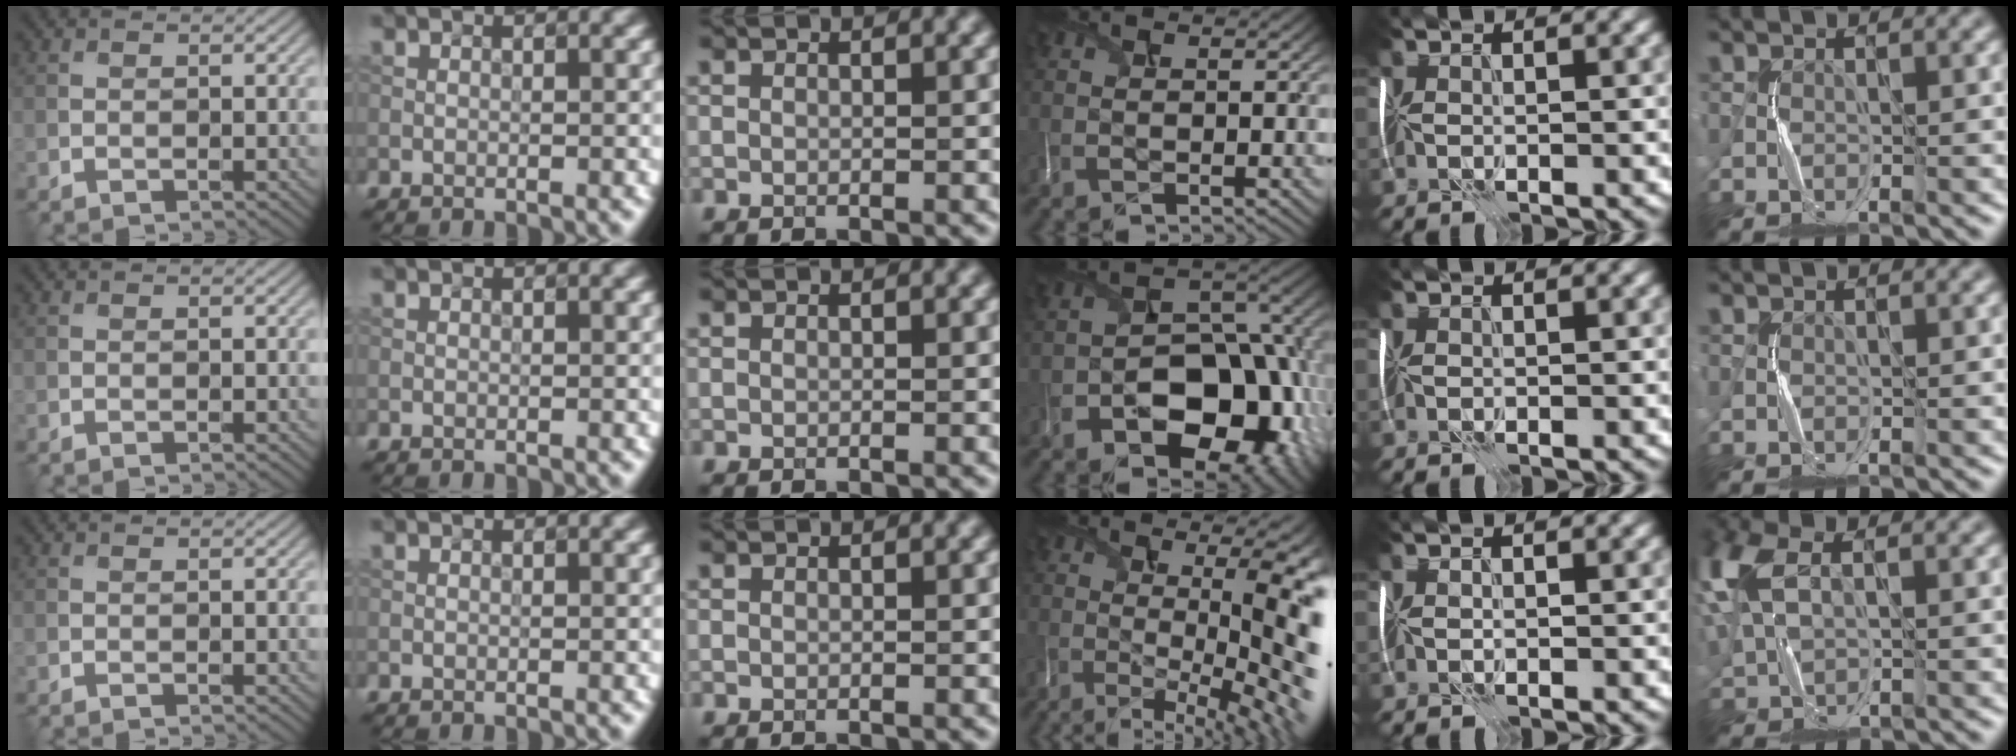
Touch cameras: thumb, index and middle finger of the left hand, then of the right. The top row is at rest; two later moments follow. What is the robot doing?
{"motion": "shake", "object": "plastic piggy bank"}